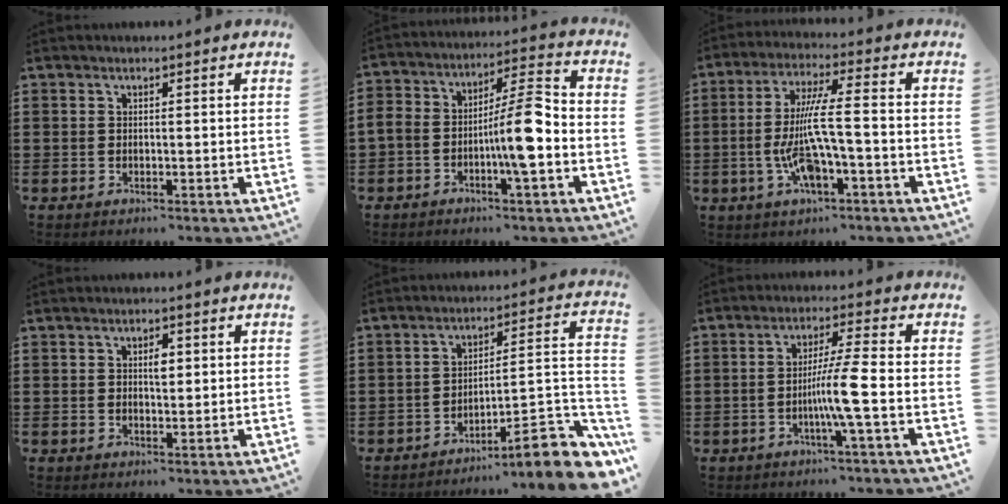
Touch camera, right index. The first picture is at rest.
{"total": 9.3, "force": [-3.7, 2.3, 8.2], "torque": [-0.144, 0.011, -0.068]}
{"total": 10.1, "force": [-2.3, 1.3, 9.7], "torque": [-0.208, -0.012, -0.052]}
{"total": 2.5, "force": [0.5, 1.1, 2.1], "torque": [-0.036, 0.004, 0.005]}
{"total": 8.8, "force": [-6.3, 1.1, 6.1], "torque": [-0.082, -0.003, -0.120]}
{"total": 6.7, "force": [-2.1, -0.9, 6.3], "torque": [-0.114, -0.011, -0.043]}